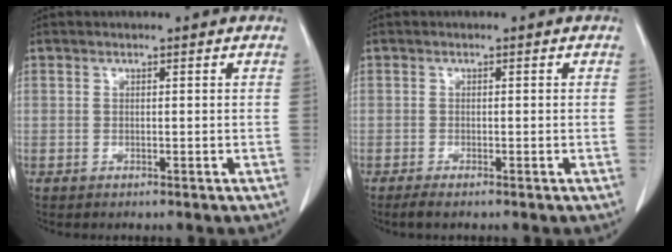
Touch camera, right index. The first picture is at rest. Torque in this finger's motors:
{"motor_torque": [0.00, 0.01, 0.04, 0.02]}